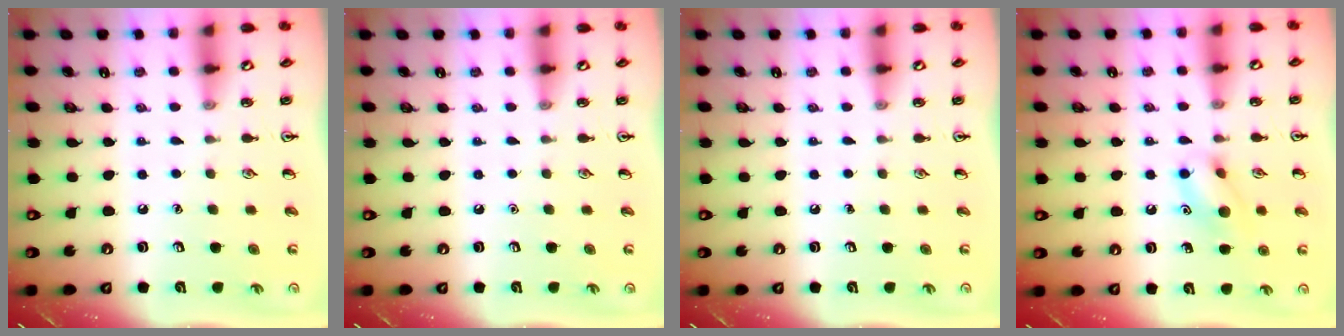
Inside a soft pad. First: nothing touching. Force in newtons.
{"total": 0.0}
{"total": 0.0}
{"total": 10.5, "press": 10.5, "slide": 0.7}